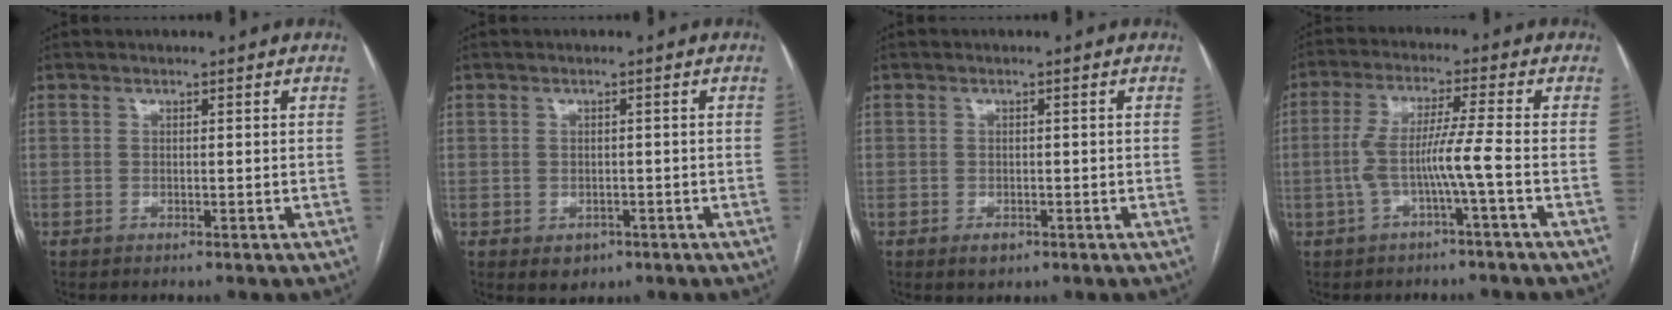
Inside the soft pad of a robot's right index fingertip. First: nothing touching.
{"total": 2.8, "force": [-1.2, 2.3, 1.1], "torque": [-0.009, 0.002, -0.006]}
{"total": 2.0, "force": [-1.0, 1.3, 1.0], "torque": [-0.012, 0.001, -0.008]}
{"total": 6.9, "force": [-1.9, -0.9, 6.6], "torque": [-0.134, 0.017, -0.034]}